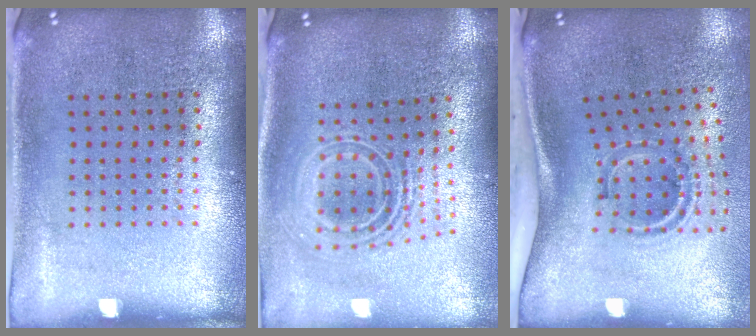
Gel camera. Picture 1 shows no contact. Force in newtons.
{"total": 2.3, "press": 1.7, "slide": 1.6}
{"total": 2.0, "press": 1.1, "slide": 1.6}